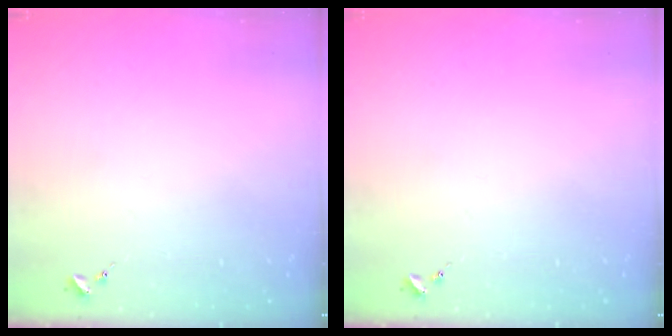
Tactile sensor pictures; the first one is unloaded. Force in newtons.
{"total": 0.0}